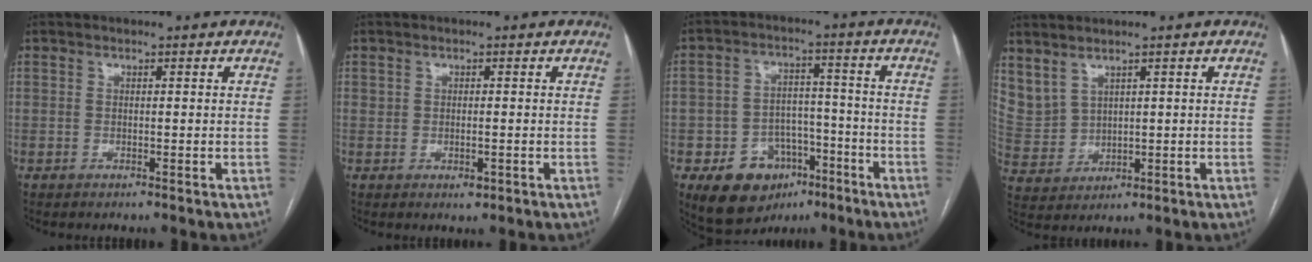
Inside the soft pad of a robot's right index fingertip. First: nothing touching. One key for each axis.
{"total": 1.7, "fx": -0.1, "fy": 1.0, "fz": 1.3, "tx": -0.024, "ty": -0.002, "tz": 0.003}
{"total": 10.9, "fx": -5.7, "fy": 8.0, "fz": 4.7, "tx": -0.073, "ty": 0.027, "tz": -0.079}
{"total": 6.7, "fx": 4.6, "fy": 3.9, "fz": 2.9, "tx": -0.076, "ty": 0.007, "tz": 0.121}